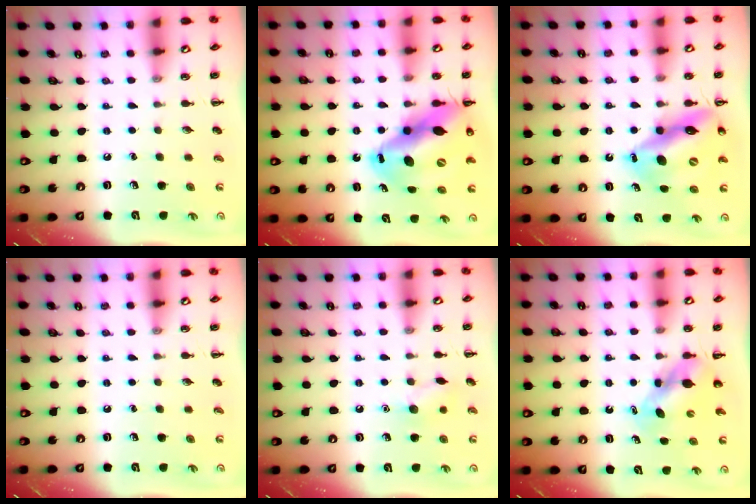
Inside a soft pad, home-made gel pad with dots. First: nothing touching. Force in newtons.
{"total": 19.4, "press": 18.5, "slide": 5.6}
{"total": 15.7, "press": 15.0, "slide": 4.6}
{"total": 0.0}
{"total": 7.1, "press": 7.0, "slide": 1.2}
{"total": 5.7, "press": 5.6, "slide": 0.7}